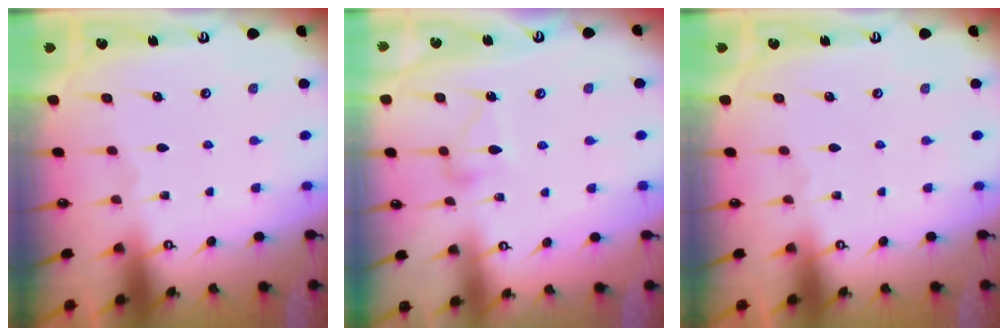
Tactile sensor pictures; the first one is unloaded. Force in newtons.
{"total": 9.7, "press": 9.7, "slide": 0.5}
{"total": 0.0}